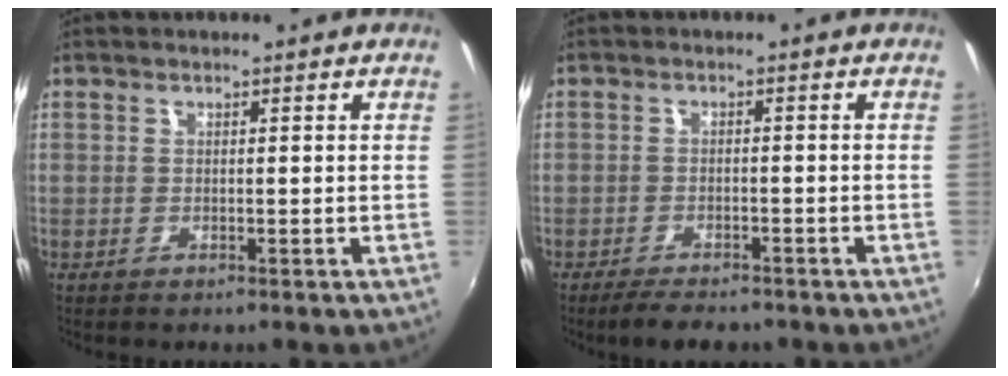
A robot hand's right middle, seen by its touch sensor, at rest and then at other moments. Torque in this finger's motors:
{"motor_torque": [1.19, -0.95, 0.19, 0.09]}